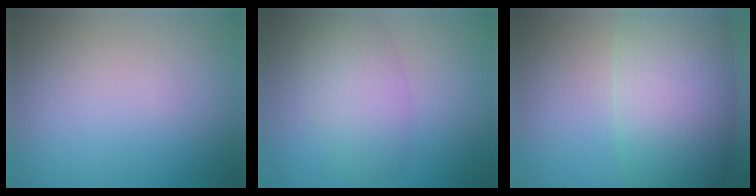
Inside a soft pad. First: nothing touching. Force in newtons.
{"total": 4.3, "press": 4.3, "slide": 0.1}
{"total": 11.7, "press": 11.7, "slide": 0.1}